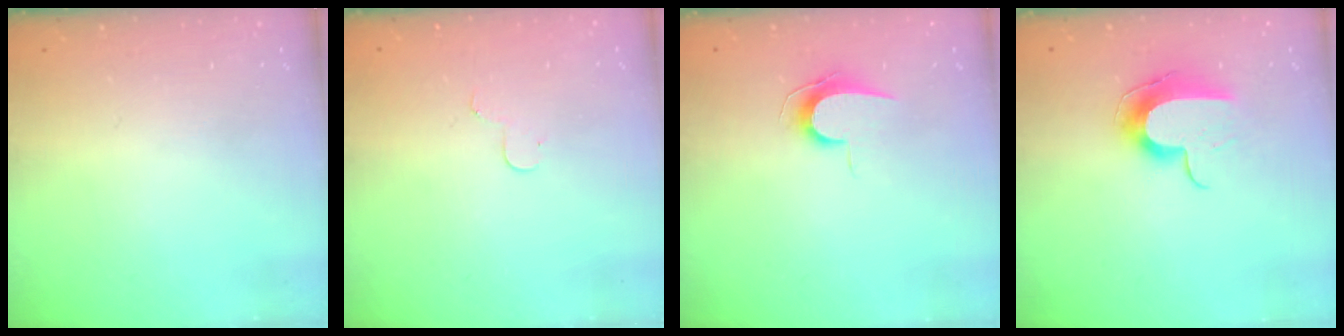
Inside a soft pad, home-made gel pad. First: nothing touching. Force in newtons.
{"total": 3.1, "press": 3.1, "slide": 0.3}
{"total": 7.1, "press": 7.0, "slide": 0.7}
{"total": 10.5, "press": 10.5, "slide": 1.1}